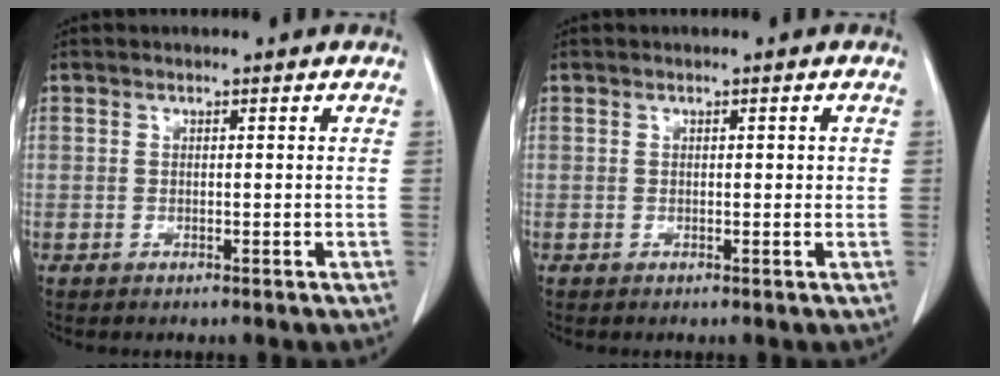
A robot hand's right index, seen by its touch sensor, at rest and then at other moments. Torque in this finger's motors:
{"motor_torque": [-0.10, -0.07, -0.04, -0.01]}